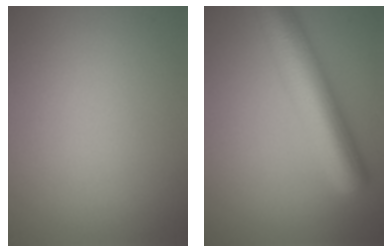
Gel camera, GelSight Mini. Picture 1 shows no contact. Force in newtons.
{"total": 8.1, "press": 8.1, "slide": 0.3}